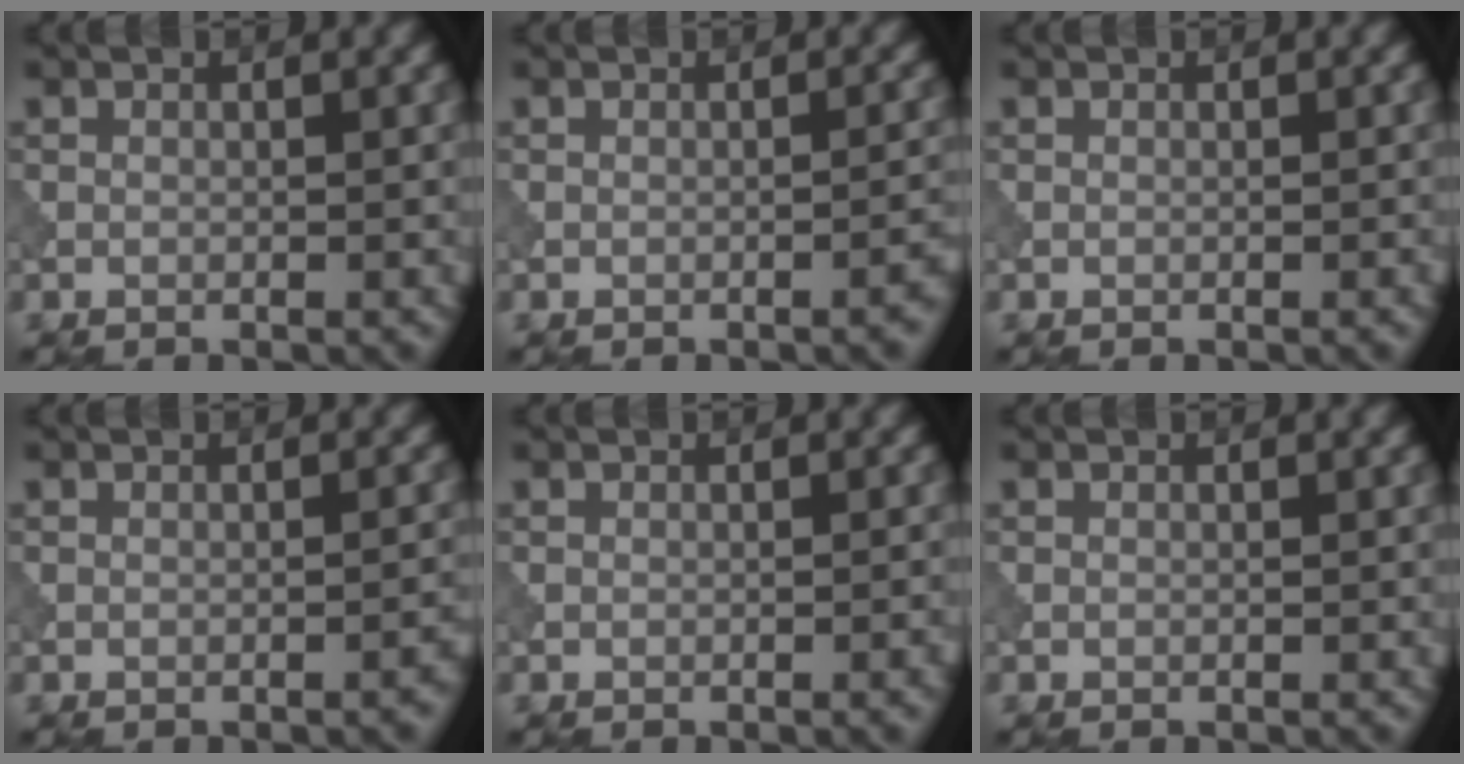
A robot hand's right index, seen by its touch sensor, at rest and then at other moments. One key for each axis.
{"total": 1.5, "fx": -0.8, "fy": 0.3, "fz": 1.2, "tx": -0.014, "ty": 0.006, "tz": -0.012}
{"total": 0.0}
{"total": 1.2, "fx": -0.6, "fy": 0.3, "fz": 0.9, "tx": -0.010, "ty": 0.004, "tz": -0.010}
{"total": 0.9, "fx": -0.3, "fy": 0.1, "fz": 0.8, "tx": -0.009, "ty": 0.002, "tz": -0.006}
{"total": 0.0}